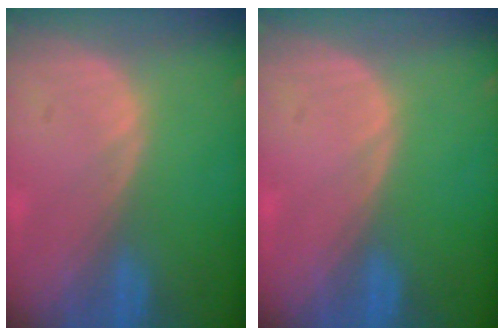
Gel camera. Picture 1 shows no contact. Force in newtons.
{"total": 0.0}